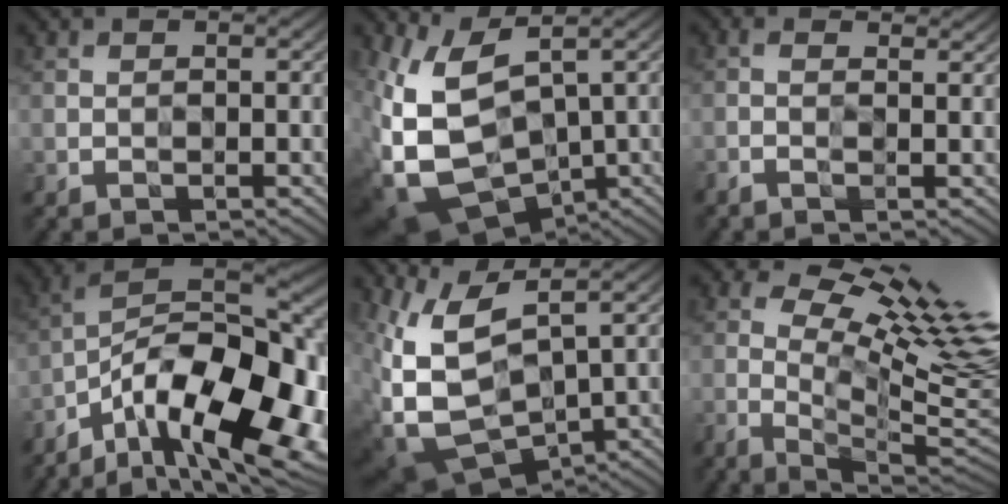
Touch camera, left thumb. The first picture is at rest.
{"total": 13.6, "force": [1.0, 9.0, 10.1], "torque": [-0.237, -0.039, 0.064]}
{"total": 1.2, "force": [0.0, 0.2, 1.2], "torque": [-0.035, -0.001, -0.007]}
{"total": 18.9, "force": [-9.3, 7.9, 14.5], "torque": [-0.248, -0.015, -0.150]}
{"total": 11.4, "force": [2.9, 6.5, 8.9], "torque": [-0.226, -0.028, 0.086]}
{"total": 15.0, "force": [5.0, 4.0, 13.5], "torque": [-0.244, 0.003, 0.092]}